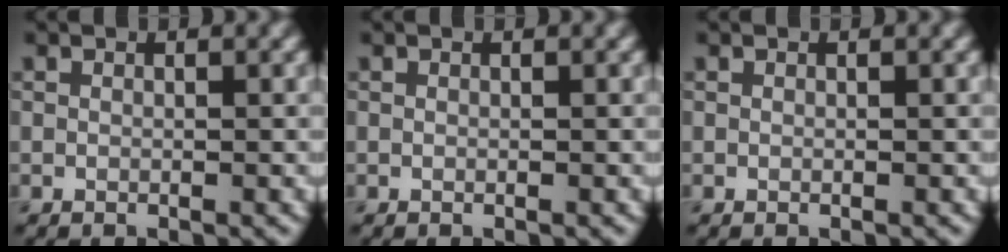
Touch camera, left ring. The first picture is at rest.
{"total": 0.0}
{"total": 0.0}